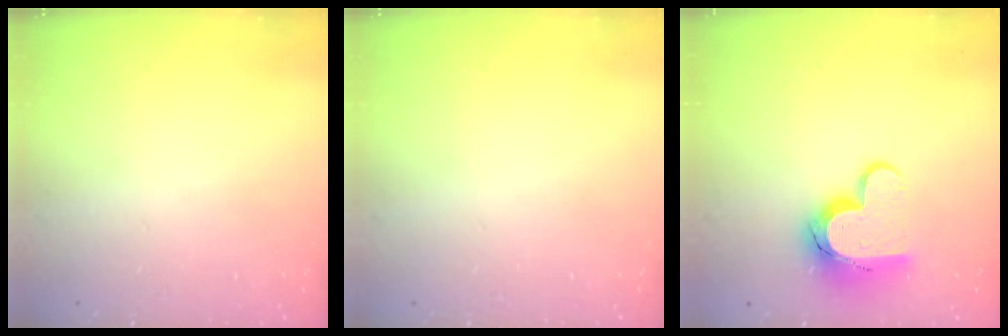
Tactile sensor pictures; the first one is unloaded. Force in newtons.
{"total": 0.0}
{"total": 14.0, "press": 13.9, "slide": 1.4}